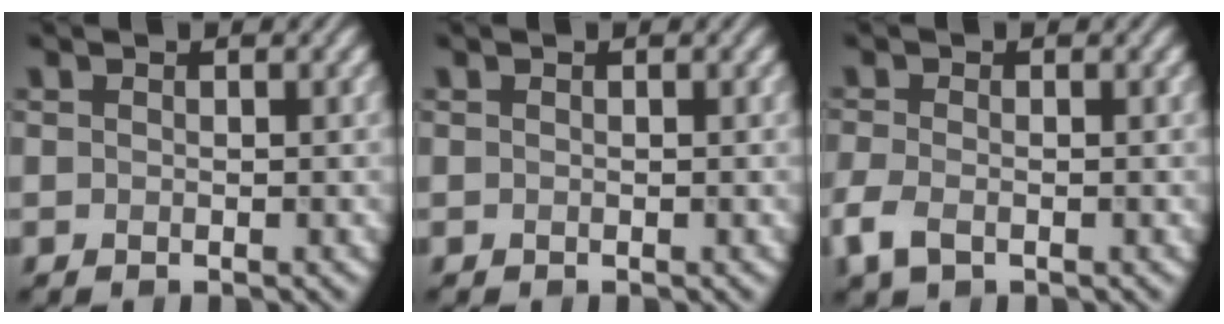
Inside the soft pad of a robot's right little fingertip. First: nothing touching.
{"total": 0.0}
{"total": 2.7, "force": [-1.3, 1.3, 1.9], "torque": [-0.053, -0.007, -0.036]}